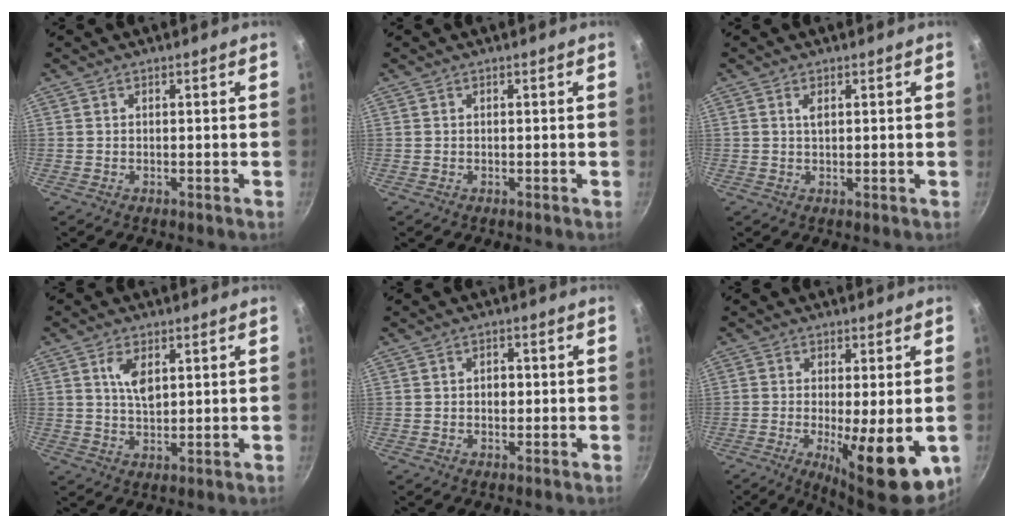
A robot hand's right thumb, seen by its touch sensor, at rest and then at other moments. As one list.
[{"total": 0.0}, {"total": 1.6, "force": [0.6, 0.5, 1.4], "torque": [-0.026, -0.001, 0.011]}, {"total": 5.5, "force": [2.0, 2.8, 4.3], "torque": [-0.074, -0.012, 0.041]}, {"total": 2.4, "force": [0.1, 1.8, 1.6], "torque": [-0.016, 0.005, 0.001]}, {"total": 13.6, "force": [-3.5, 3.8, 12.6], "torque": [-0.175, -0.013, -0.042]}]